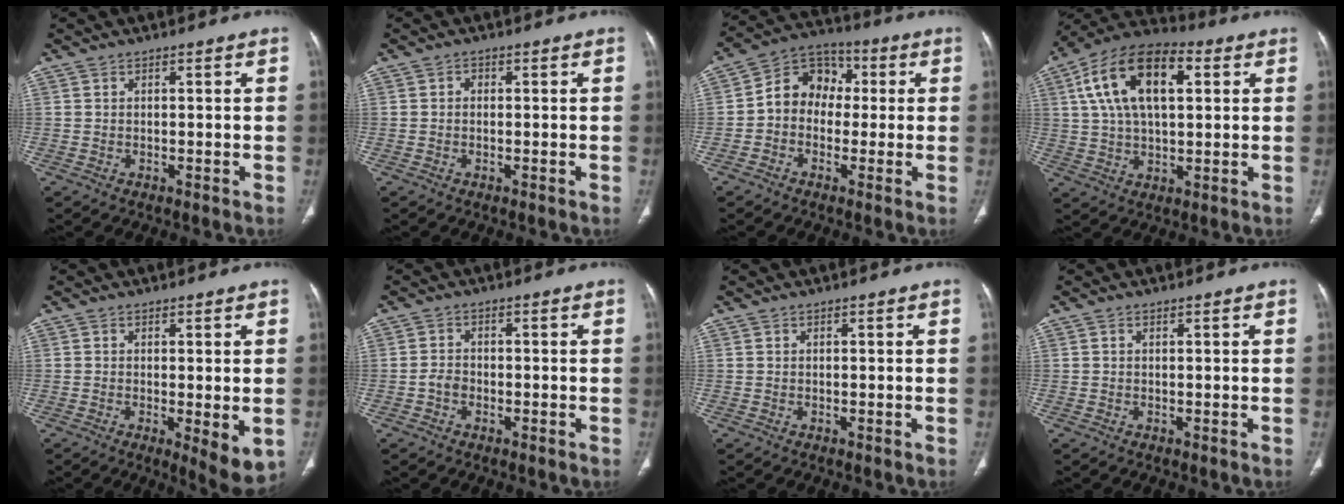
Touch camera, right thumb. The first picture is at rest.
{"total": 0.9, "force": [0.0, 0.8, 0.5], "torque": [-0.003, 0.003, -0.005]}
{"total": 9.9, "force": [-0.1, 8.3, 5.4], "torque": [-0.057, 0.036, -0.018]}
{"total": 18.0, "force": [5.2, 9.5, 14.3], "torque": [-0.245, 0.017, 0.083]}
{"total": 6.2, "force": [-1.1, 1.8, 5.8], "torque": [-0.085, -0.021, -0.014]}
{"total": 2.1, "force": [-0.9, 1.6, 1.0], "torque": [-0.011, 0.011, -0.020]}
{"total": 0.0}
{"total": 0.0}